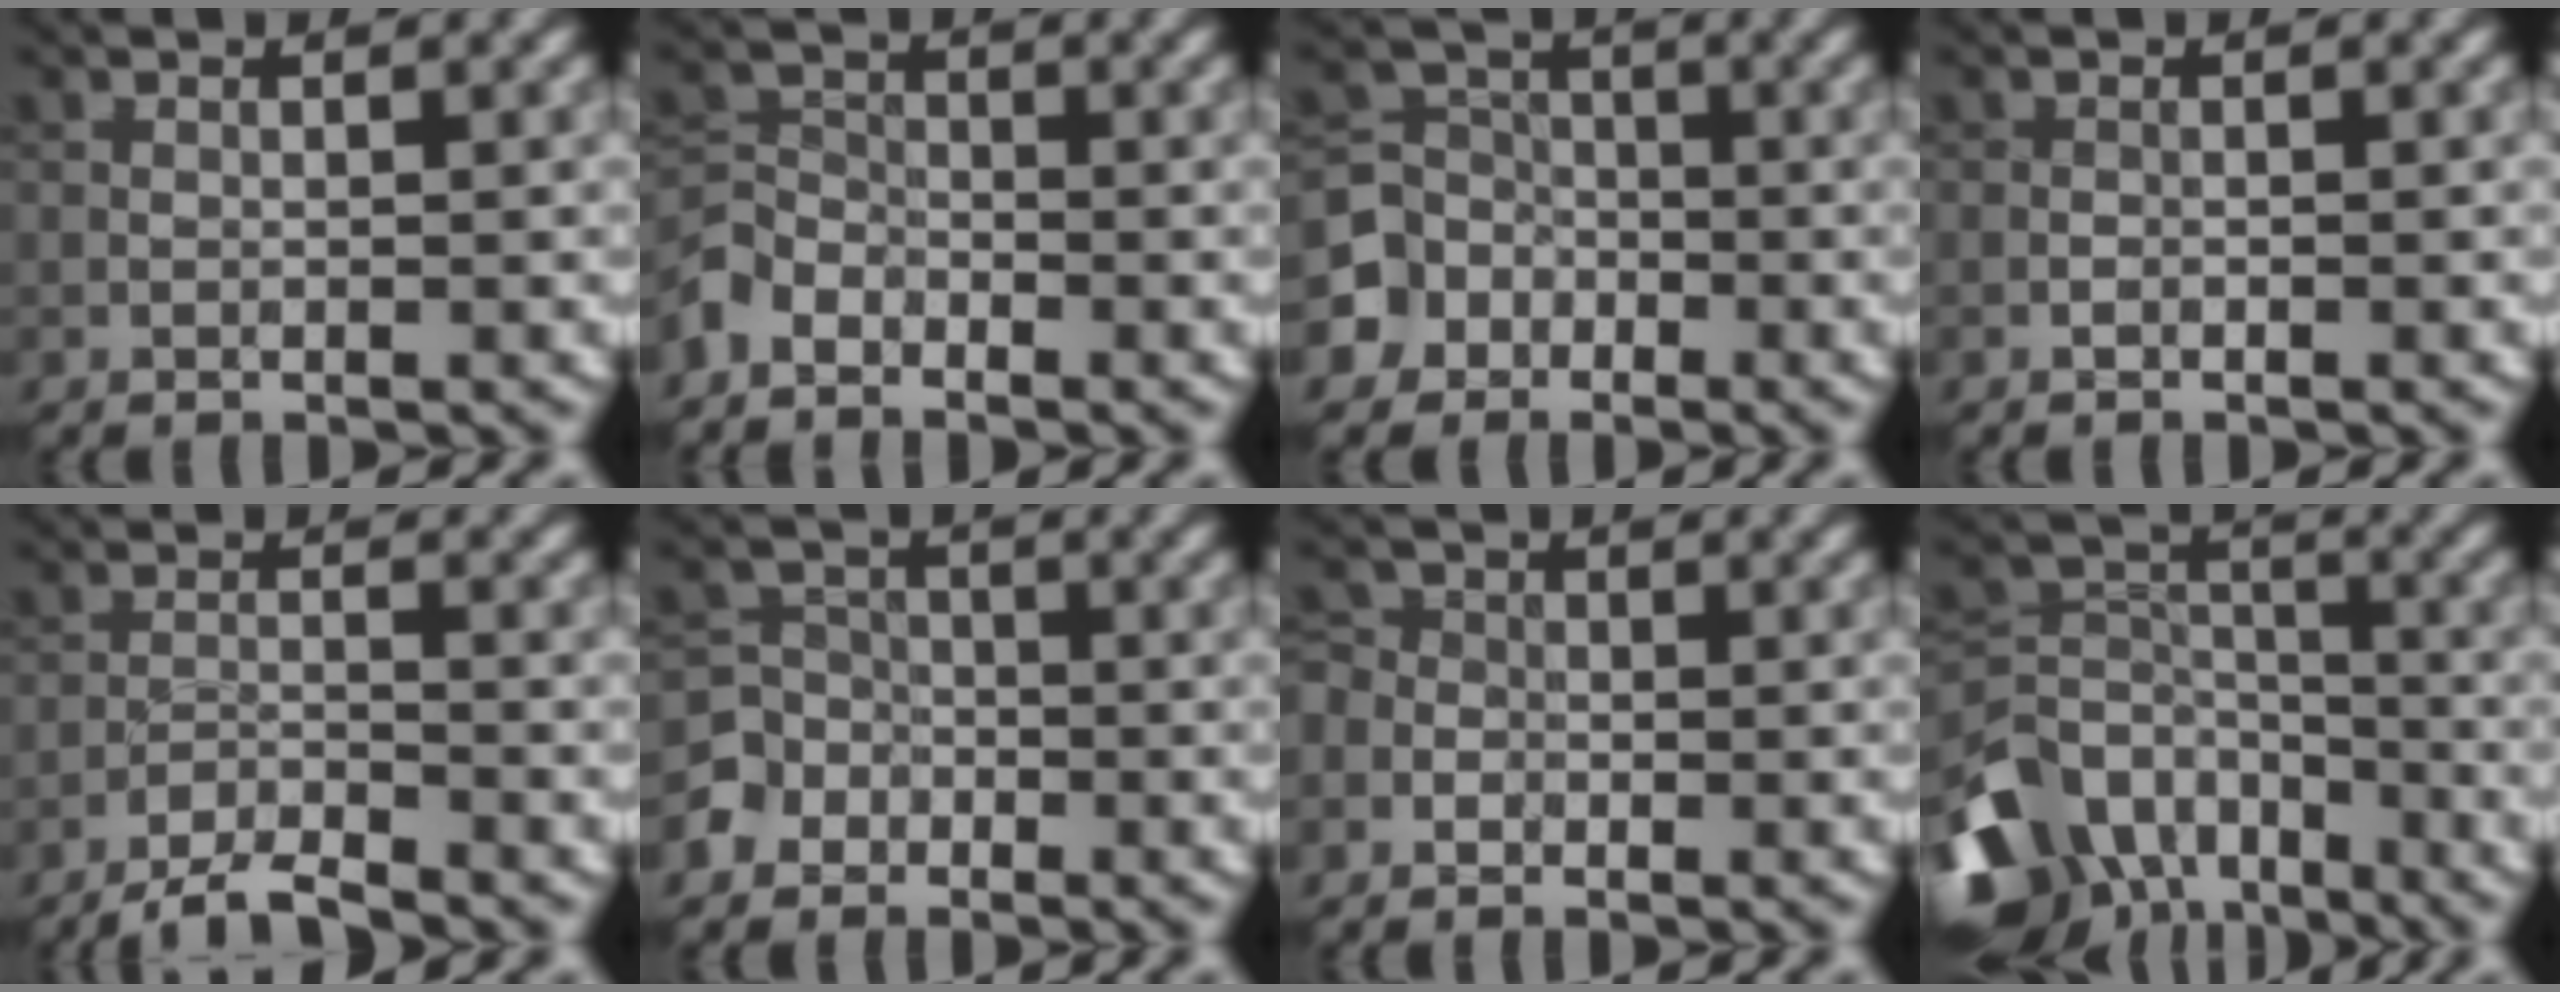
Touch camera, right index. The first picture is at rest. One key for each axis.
{"total": 2.7, "fx": -2.2, "fy": 1.5, "fz": 0.5, "tx": -0.014, "ty": 0.004, "tz": -0.056}
{"total": 4.9, "fx": -2.3, "fy": 4.3, "fz": 0.5, "tx": 0.008, "ty": 0.006, "tz": -0.066}
{"total": 0.0}
{"total": 3.9, "fx": -3.5, "fy": 0.4, "fz": 1.8, "tx": -0.034, "ty": 0.000, "tz": -0.070}
{"total": 3.5, "fx": -1.9, "fy": 2.9, "fz": 0.1, "tx": 0.022, "ty": 0.006, "tz": -0.051}
{"total": 2.7, "fx": -1.1, "fy": 2.4, "fz": 0.6, "tx": 0.008, "ty": 0.015, "tz": -0.037}
{"total": 10.2, "fx": -6.1, "fy": 6.7, "fz": 4.8, "tx": -0.107, "ty": -0.008, "tz": -0.122}